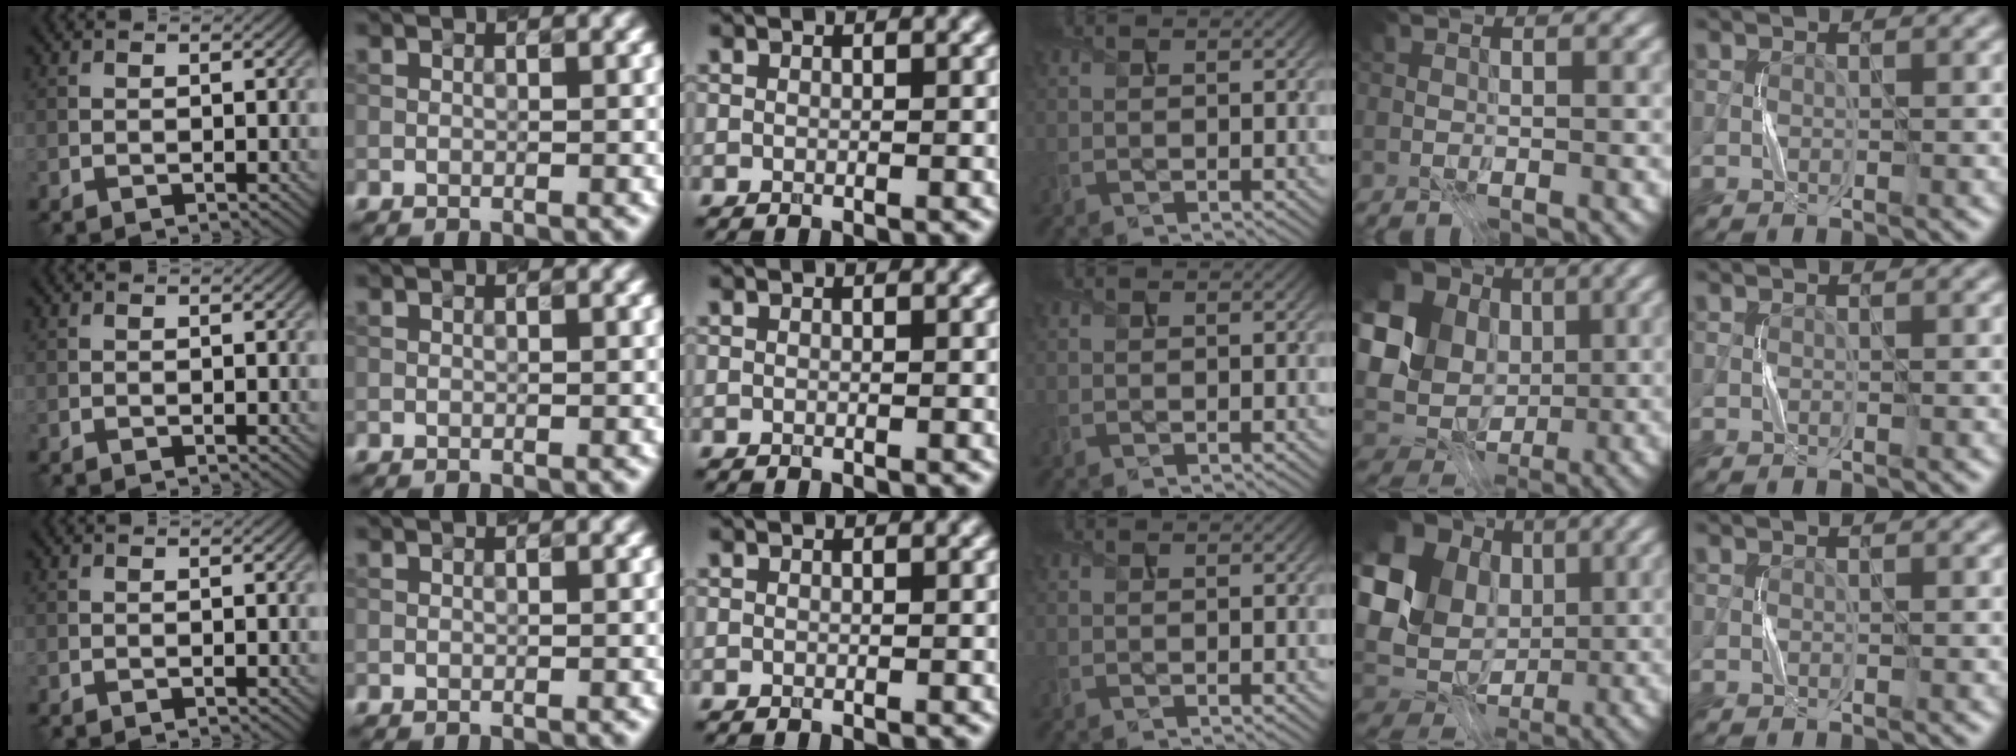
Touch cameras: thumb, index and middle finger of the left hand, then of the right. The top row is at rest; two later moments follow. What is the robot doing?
{"motion": "press", "object": "calculator"}